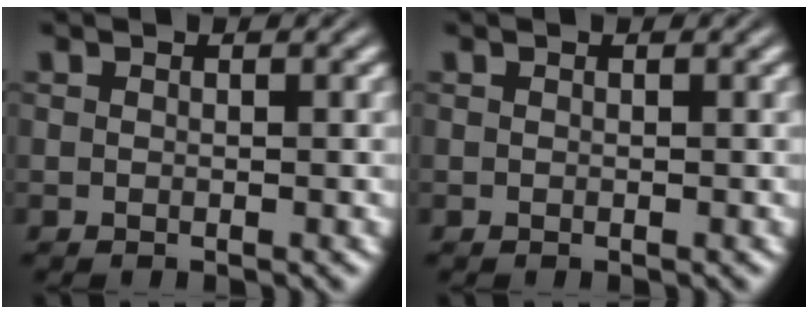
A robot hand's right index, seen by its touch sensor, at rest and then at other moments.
{"total": 0.0}